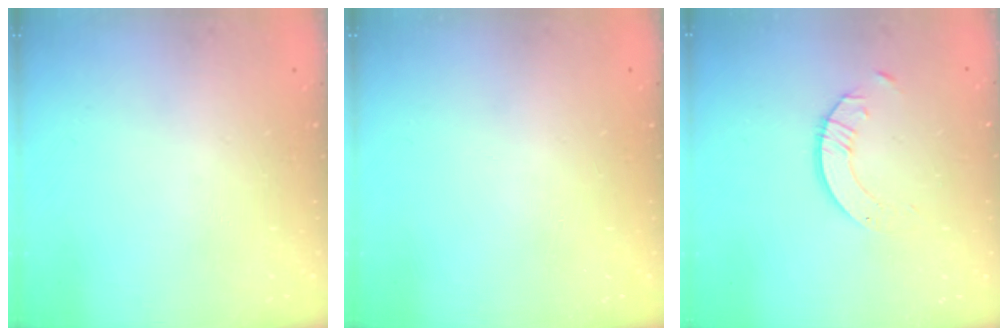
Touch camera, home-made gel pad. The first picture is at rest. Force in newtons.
{"total": 0.0}
{"total": 2.3, "press": 2.3, "slide": 0.2}